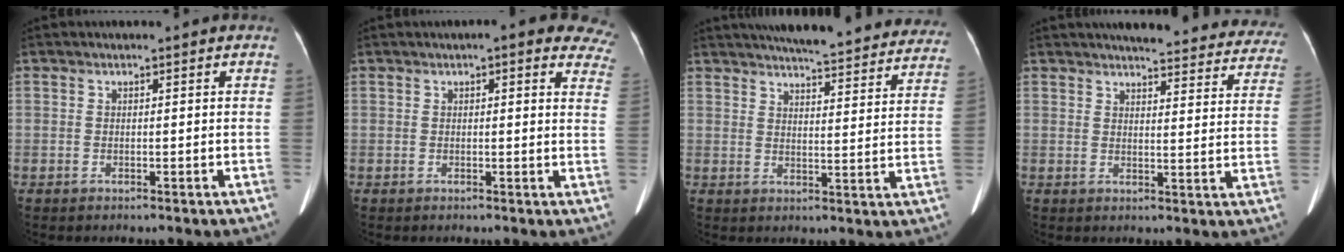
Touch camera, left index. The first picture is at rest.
{"total": 10.6, "force": [8.1, 2.9, 6.2], "torque": [-0.042, -0.003, 0.063]}
{"total": 26.7, "force": [24.1, 4.2, 10.7], "torque": [-0.151, -0.033, 0.283]}
{"total": 22.9, "force": [21.2, 4.3, 7.5], "torque": [-0.078, -0.052, 0.231]}